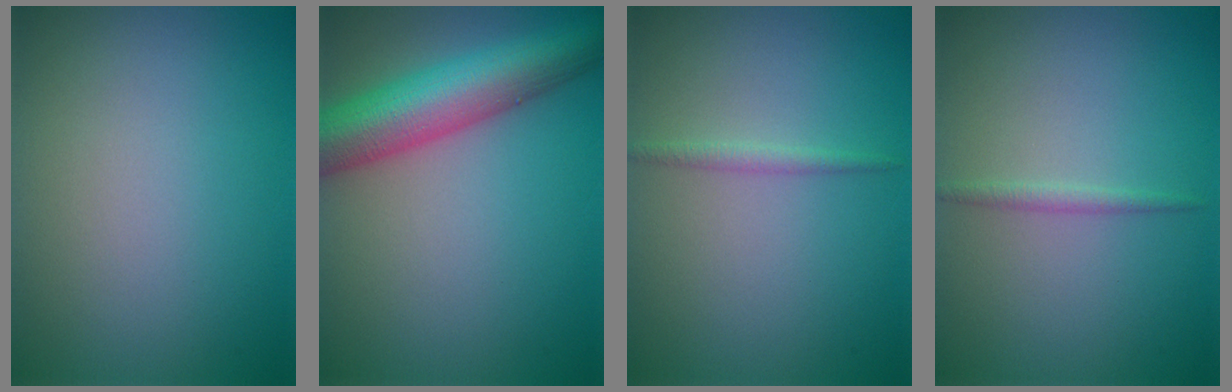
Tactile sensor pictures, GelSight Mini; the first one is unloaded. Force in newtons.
{"total": 8.5, "press": 8.5, "slide": 0.3}
{"total": 1.0, "press": 1.0, "slide": 0.0}
{"total": 0.9, "press": 0.9, "slide": 0.0}